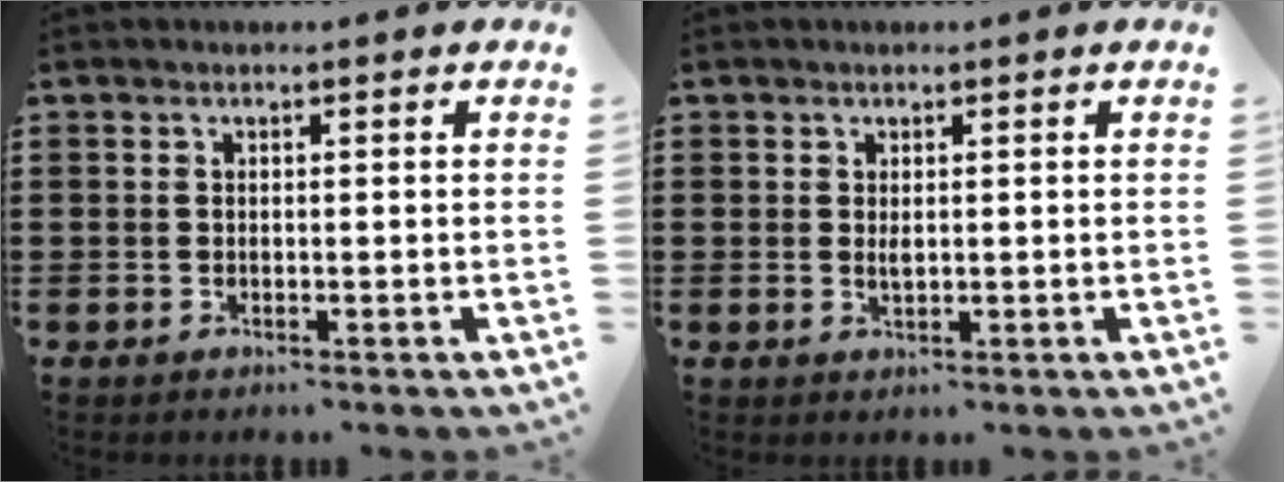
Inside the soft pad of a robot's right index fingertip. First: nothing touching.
{"total": 1.2, "force": [0.3, 0.5, 1.0], "torque": [-0.021, 0.004, 0.004]}